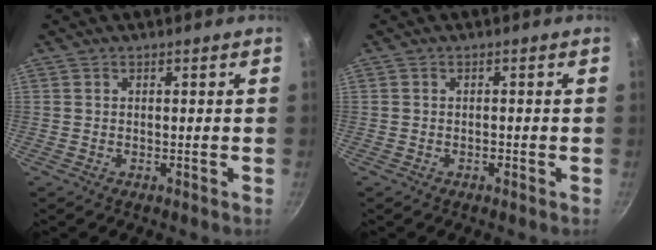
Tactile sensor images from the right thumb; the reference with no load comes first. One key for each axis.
{"total": 0.7, "fx": -0.4, "fy": 0.4, "fz": 0.3, "tx": -0.004, "ty": 0.004, "tz": -0.006}